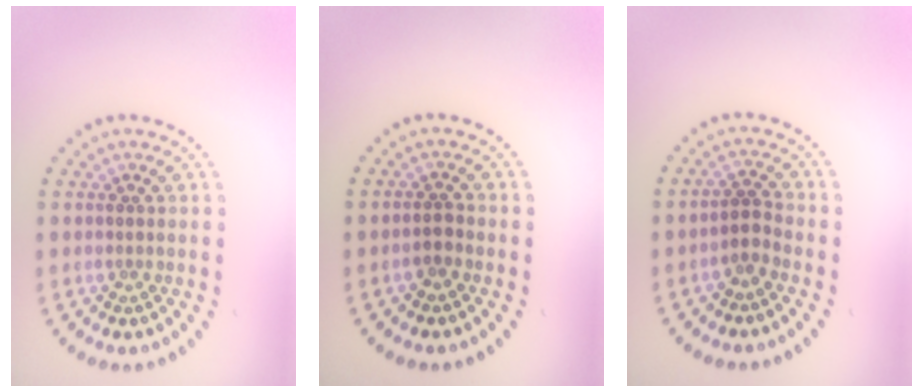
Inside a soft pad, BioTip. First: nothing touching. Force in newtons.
{"total": 1.3, "press": 1.2, "slide": 0.5}
{"total": 1.8, "press": 1.4, "slide": 1.1}